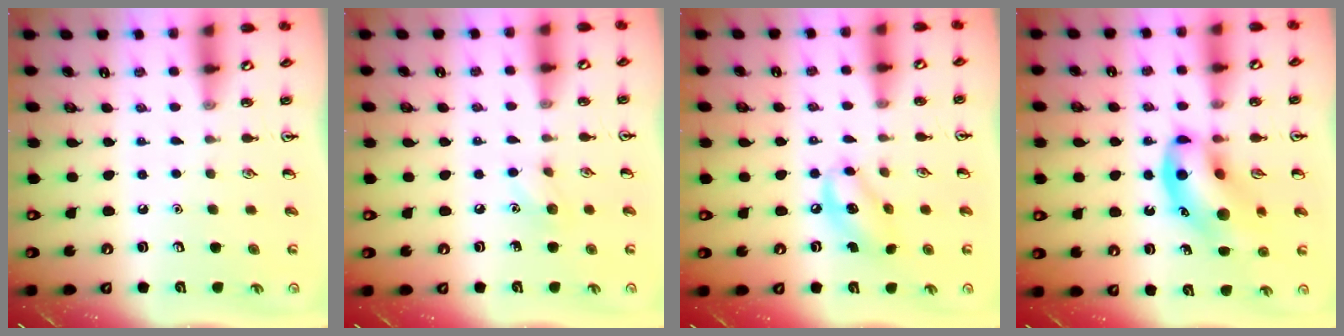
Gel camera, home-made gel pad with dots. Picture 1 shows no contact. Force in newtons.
{"total": 6.1, "press": 5.8, "slide": 1.9}
{"total": 8.1, "press": 8.0, "slide": 1.6}
{"total": 14.5, "press": 14.1, "slide": 3.5}